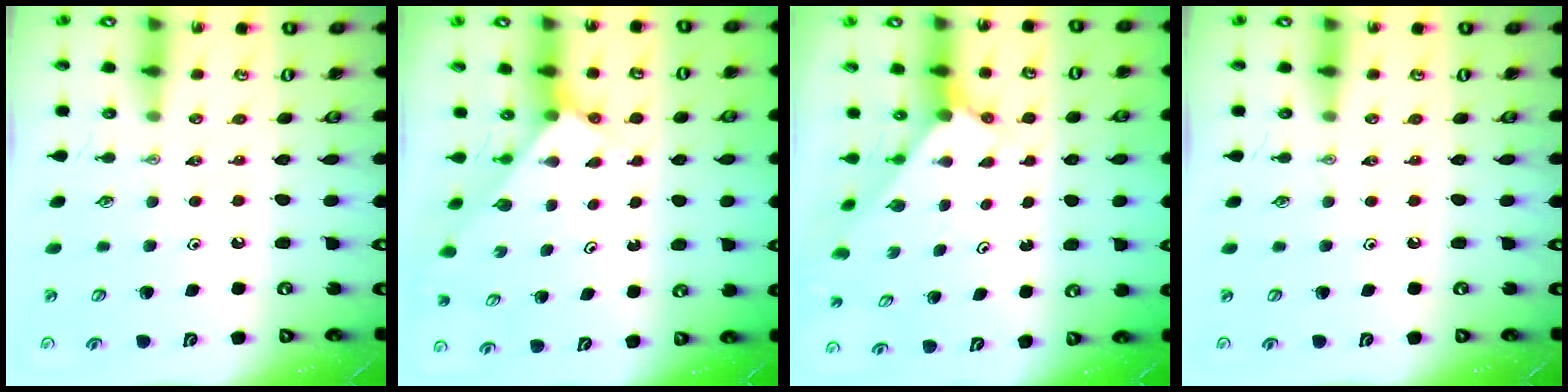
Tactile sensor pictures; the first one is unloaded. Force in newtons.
{"total": 2.3, "press": 2.3, "slide": 0.2}
{"total": 1.7, "press": 1.7, "slide": 0.1}
{"total": 0.0}